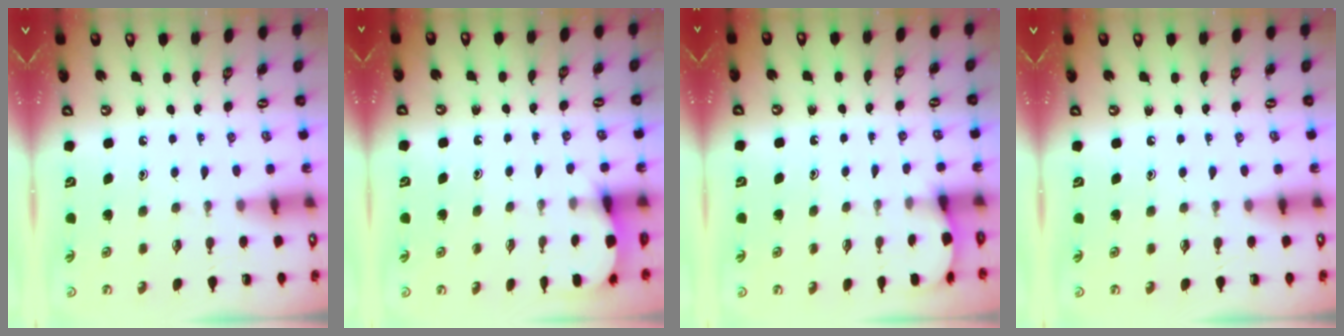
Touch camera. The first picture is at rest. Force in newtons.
{"total": 2.1, "press": 2.1, "slide": 0.1}
{"total": 1.9, "press": 1.9, "slide": 0.2}
{"total": 0.0}